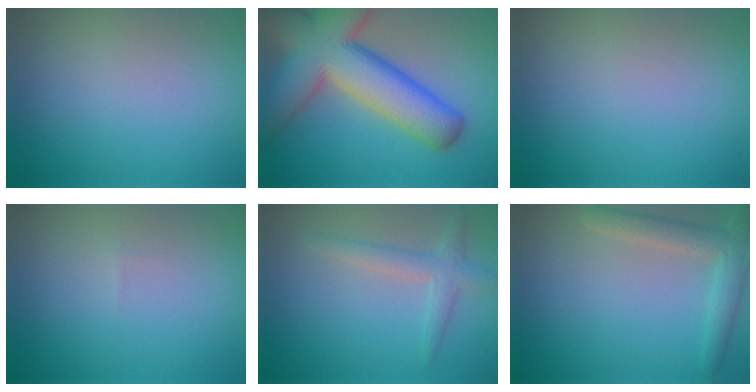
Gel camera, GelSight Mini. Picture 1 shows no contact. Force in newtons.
{"total": 13.4, "press": 13.4, "slide": 0.8}
{"total": 0.0}
{"total": 0.0}
{"total": 2.4, "press": 2.4, "slide": 0.1}
{"total": 3.4, "press": 3.4, "slide": 0.4}